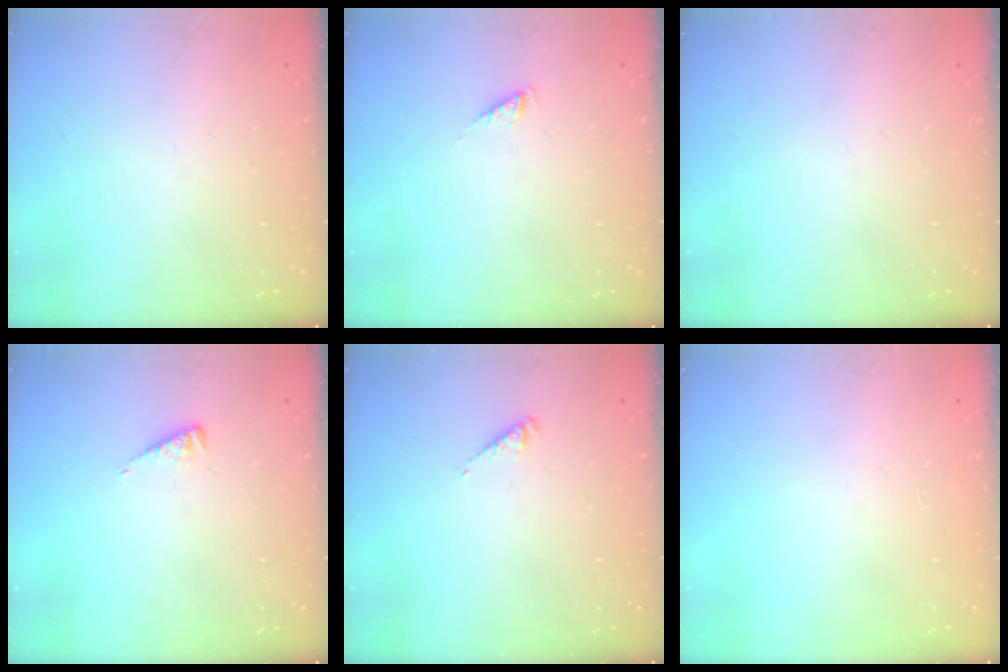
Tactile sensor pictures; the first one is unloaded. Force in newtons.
{"total": 0.8, "press": 0.8, "slide": 0.2}
{"total": 0.0}
{"total": 3.3, "press": 3.3, "slide": 0.3}
{"total": 1.1, "press": 1.0, "slide": 0.3}
{"total": 0.0}